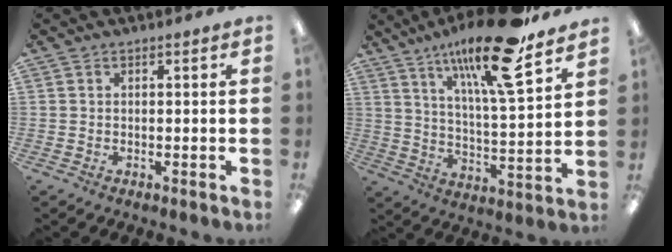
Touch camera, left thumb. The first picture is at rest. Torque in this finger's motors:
{"motor_torque": [0.43, 0.36, 1.71, -1.06, 0.29]}